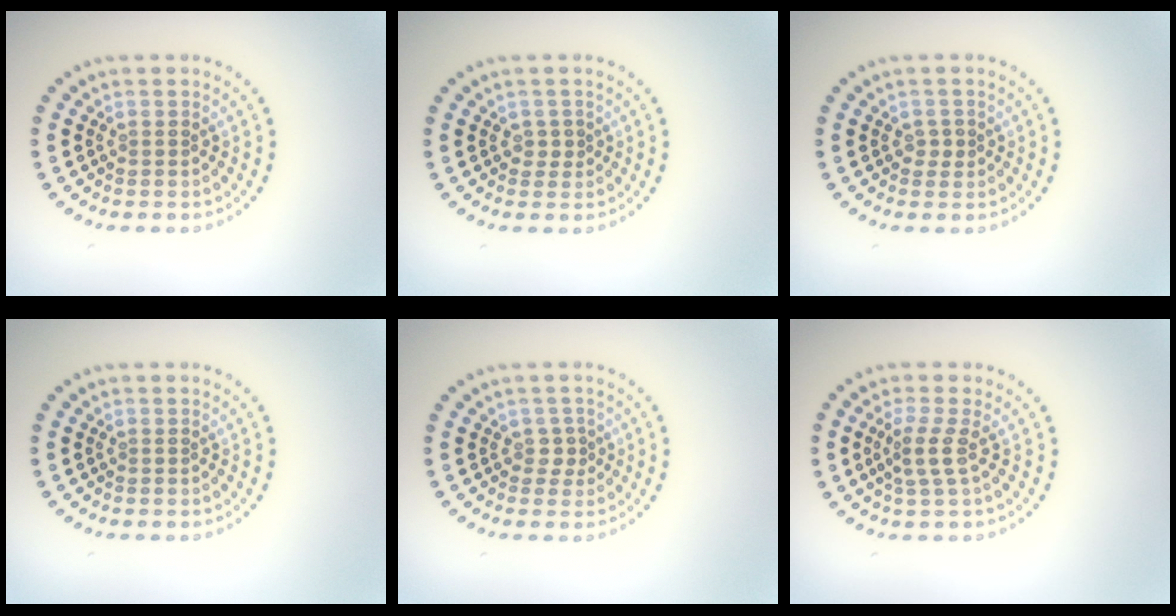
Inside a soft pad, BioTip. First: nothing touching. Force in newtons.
{"total": 1.0, "press": 0.9, "slide": 0.4}
{"total": 1.0, "press": 1.0, "slide": 0.4}
{"total": 0.0}
{"total": 1.1, "press": 0.8, "slide": 0.7}
{"total": 2.2, "press": 1.7, "slide": 1.3}